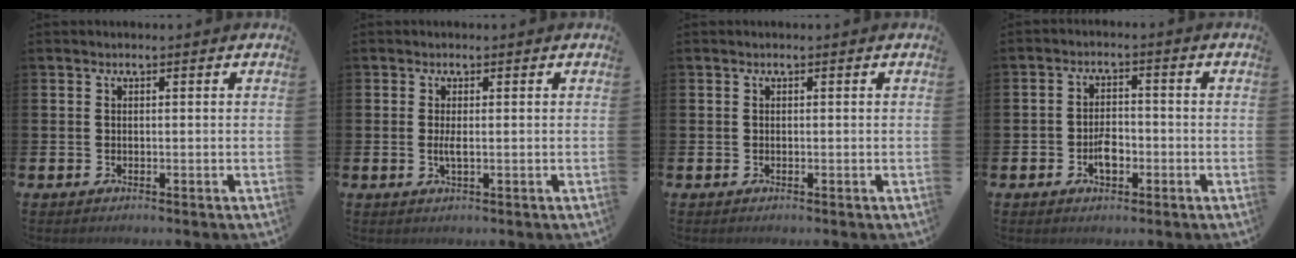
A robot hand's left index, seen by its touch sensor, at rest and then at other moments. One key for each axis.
{"total": 1.5, "fx": -0.1, "fy": 0.3, "fz": 1.5, "tx": -0.027, "ty": -0.002, "tz": -0.002}
{"total": 0.0}
{"total": 3.4, "fx": -1.3, "fy": 2.0, "fz": 2.4, "tx": -0.044, "ty": 0.005, "tz": -0.025}